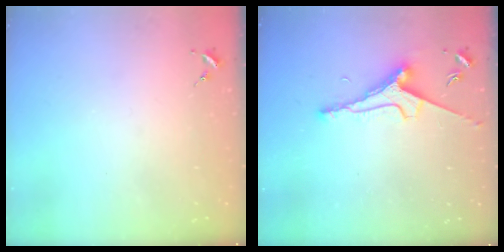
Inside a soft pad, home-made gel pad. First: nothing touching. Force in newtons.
{"total": 7.9, "press": 7.8, "slide": 0.9}